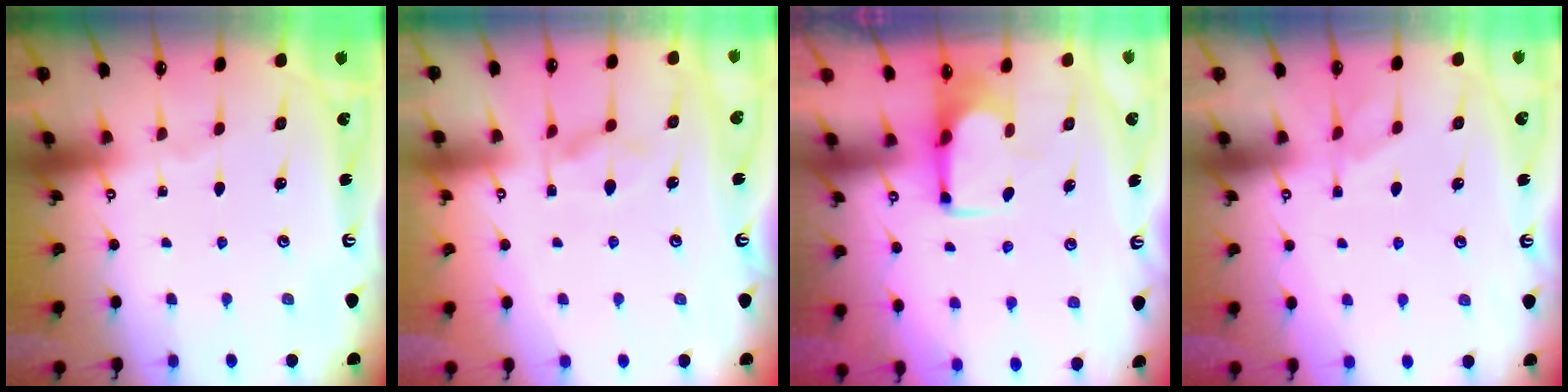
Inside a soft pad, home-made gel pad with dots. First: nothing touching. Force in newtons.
{"total": 2.3, "press": 2.0, "slide": 1.2}
{"total": 1.6, "press": 1.5, "slide": 0.6}
{"total": 1.5, "press": 1.1, "slide": 1.0}